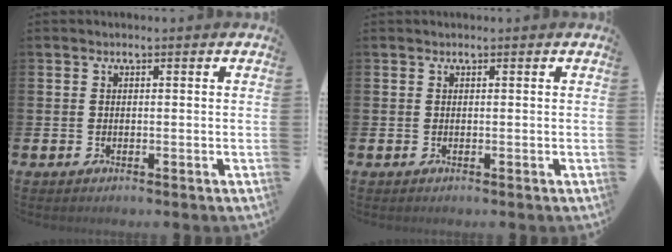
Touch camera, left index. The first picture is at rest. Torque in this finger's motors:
{"motor_torque": [-0.15, -0.13, 0.03, 0.04]}